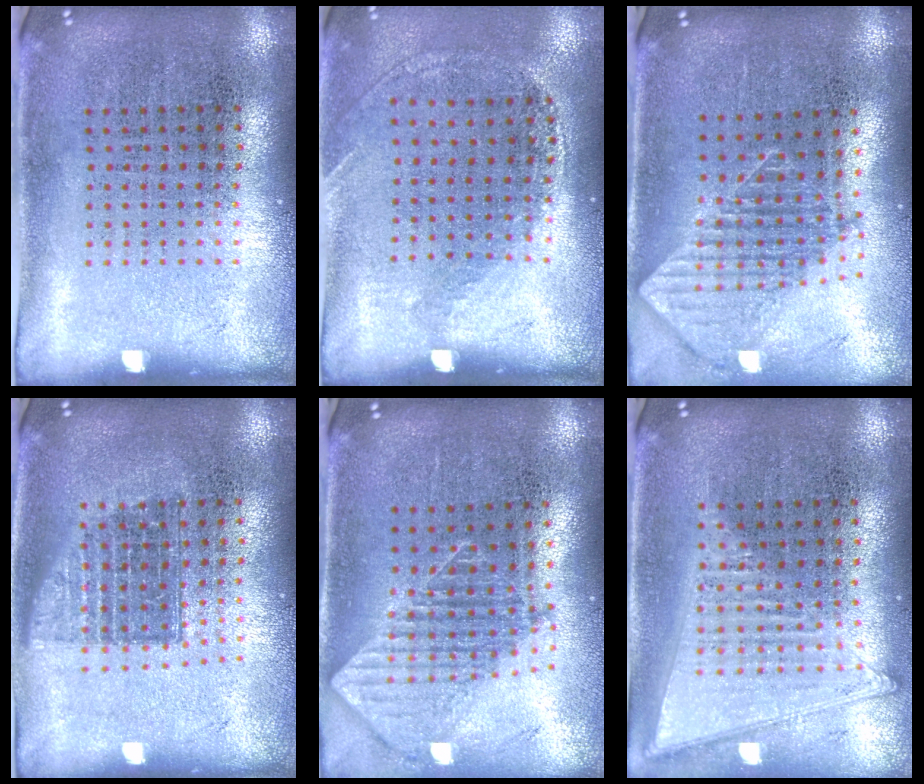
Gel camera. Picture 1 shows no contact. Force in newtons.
{"total": 1.1, "press": 0.9, "slide": 0.7}
{"total": 1.9, "press": 1.5, "slide": 1.1}
{"total": 1.4, "press": 1.2, "slide": 0.7}
{"total": 1.9, "press": 1.5, "slide": 1.1}
{"total": 1.4, "press": 1.3, "slide": 0.5}